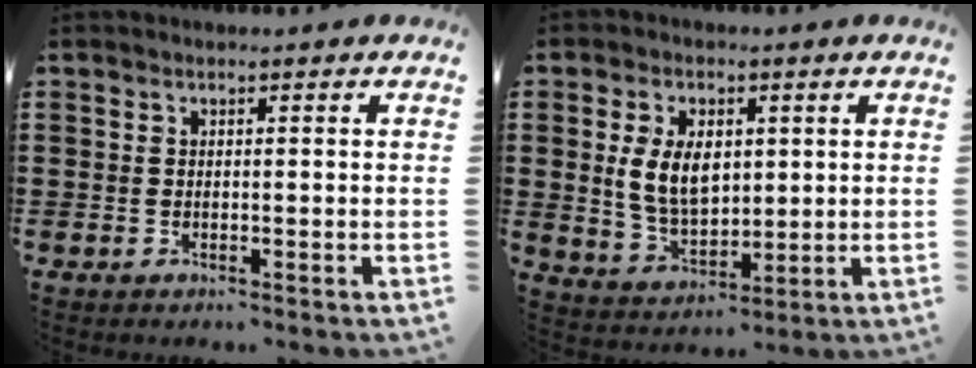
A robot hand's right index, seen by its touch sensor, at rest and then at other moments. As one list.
[{"total": 7.5, "force": [1.1, 4.7, 5.7], "torque": [-0.125, 0.007, 0.016]}]